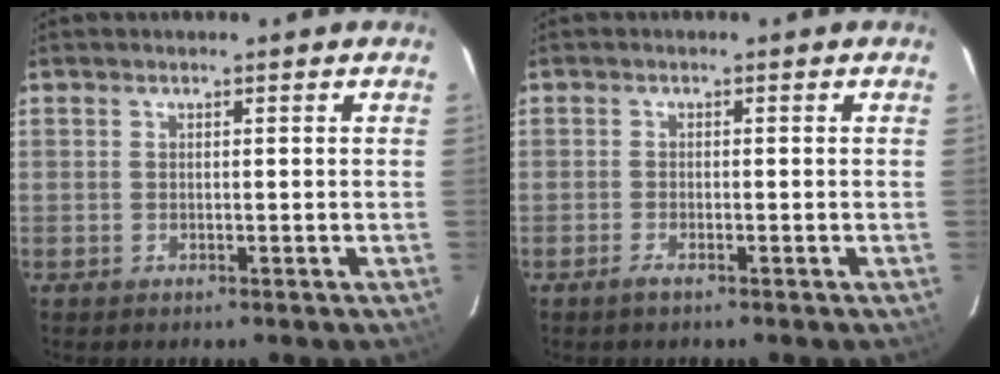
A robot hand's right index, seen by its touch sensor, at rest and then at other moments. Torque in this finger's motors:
{"motor_torque": [0.02, 0.06, 0.09, -0.01]}